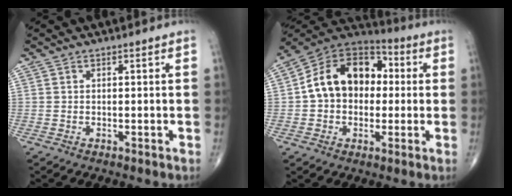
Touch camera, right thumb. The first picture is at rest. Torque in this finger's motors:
{"motor_torque": [2.03, 1.96, 1.27, -0.32, 0.21]}